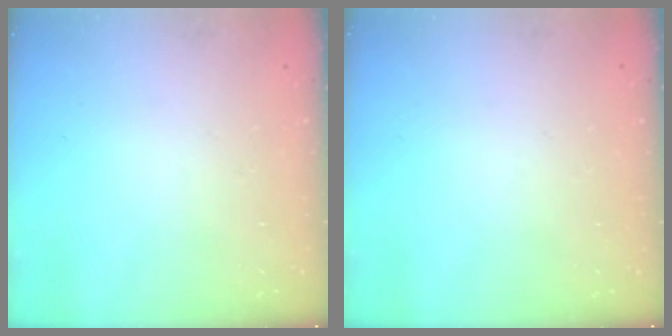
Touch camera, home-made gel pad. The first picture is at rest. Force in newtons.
{"total": 0.0}